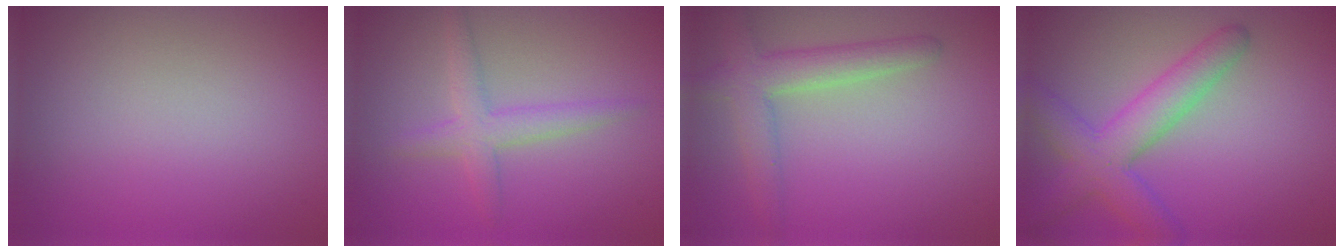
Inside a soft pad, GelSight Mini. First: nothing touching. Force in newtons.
{"total": 2.7, "press": 2.7, "slide": 0.1}
{"total": 3.8, "press": 3.8, "slide": 0.2}
{"total": 5.3, "press": 5.3, "slide": 0.1}